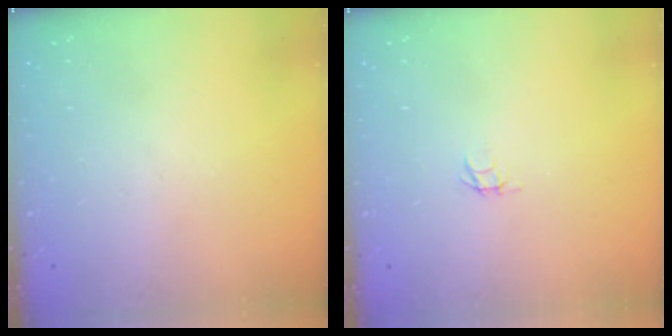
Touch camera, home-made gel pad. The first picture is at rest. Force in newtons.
{"total": 1.8, "press": 1.8, "slide": 0.1}